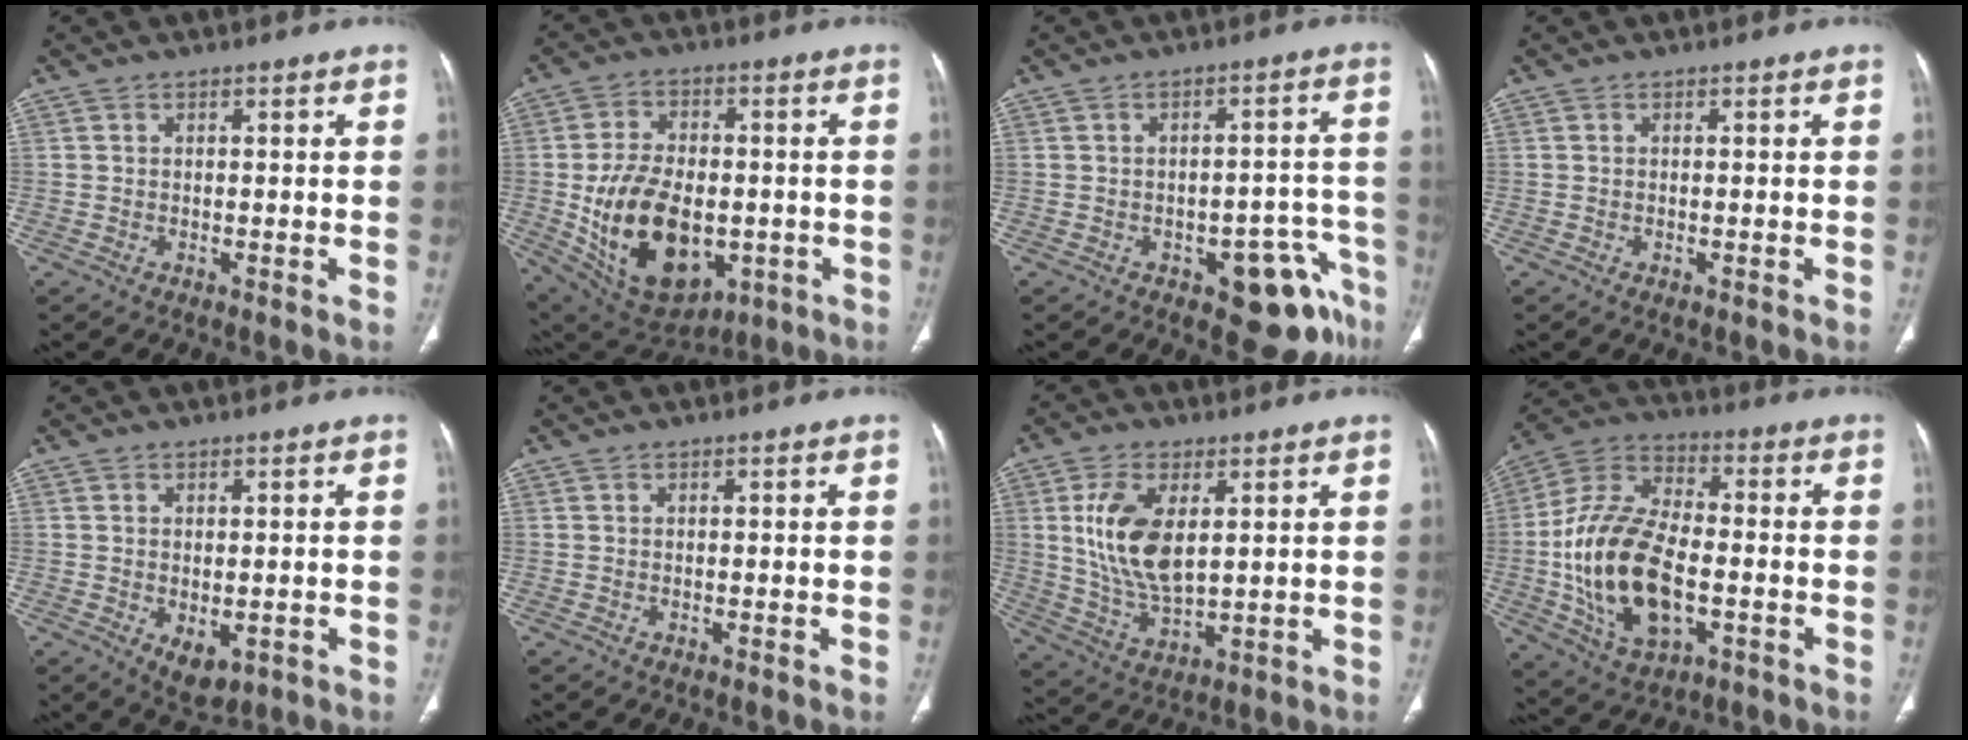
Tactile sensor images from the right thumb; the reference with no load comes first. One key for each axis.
{"total": 20.6, "fx": -3.8, "fy": 13.1, "fz": 15.5, "tx": -0.244, "ty": 0.001, "tz": -0.031}
{"total": 10.2, "fx": -5.9, "fy": 4.8, "fz": 6.8, "tx": -0.037, "ty": 0.044, "tz": -0.069}
{"total": 0.0}
{"total": 4.8, "fx": -1.1, "fy": 2.9, "fz": 3.7, "tx": -0.046, "ty": -0.007, "tz": 0.000}
{"total": 0.0}
{"total": 12.8, "fx": 3.0, "fy": 6.7, "fz": 10.5, "tx": -0.200, "ty": -0.020, "tz": 0.067}
{"total": 20.6, "fx": -3.6, "fy": 11.5, "fz": 16.7, "tx": -0.312, "ty": 0.019, "tz": -0.058}